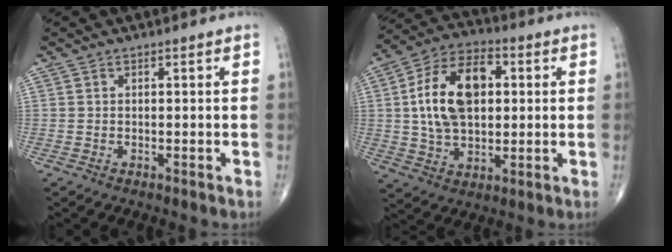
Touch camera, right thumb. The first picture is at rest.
{"total": 16.9, "force": [2.4, 10.4, 13.1], "torque": [-0.213, 0.014, 0.038]}